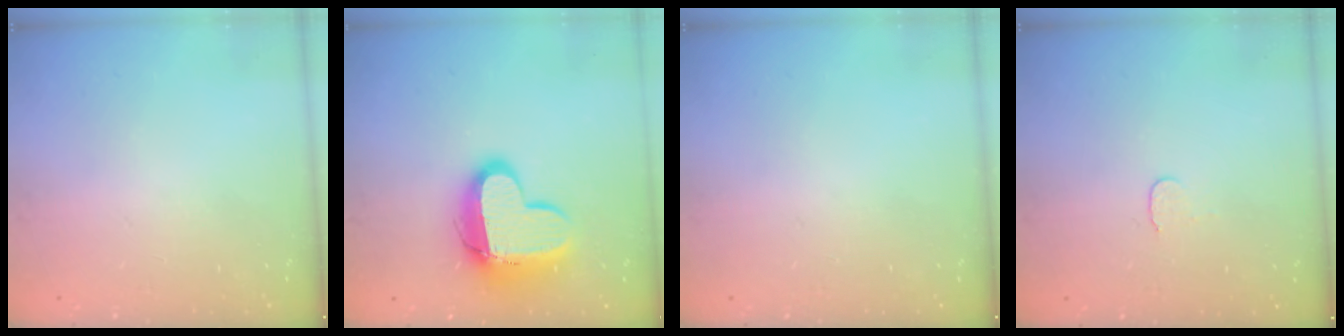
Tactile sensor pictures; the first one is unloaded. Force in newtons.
{"total": 14.8, "press": 14.7, "slide": 1.2}
{"total": 0.0}
{"total": 3.7, "press": 3.7, "slide": 0.3}